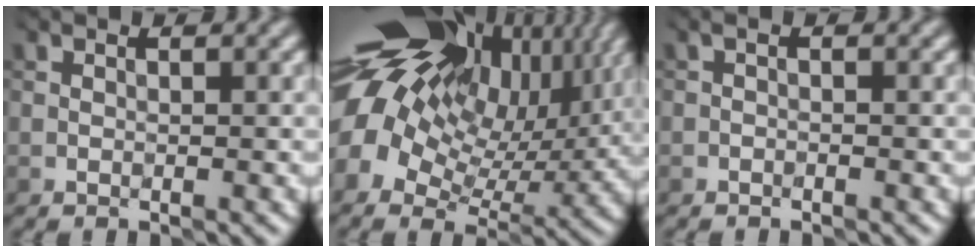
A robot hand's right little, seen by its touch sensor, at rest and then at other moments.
{"total": 19.1, "force": [6.2, 12.4, 13.1], "torque": [-0.268, 0.029, 0.098]}
{"total": 0.0}